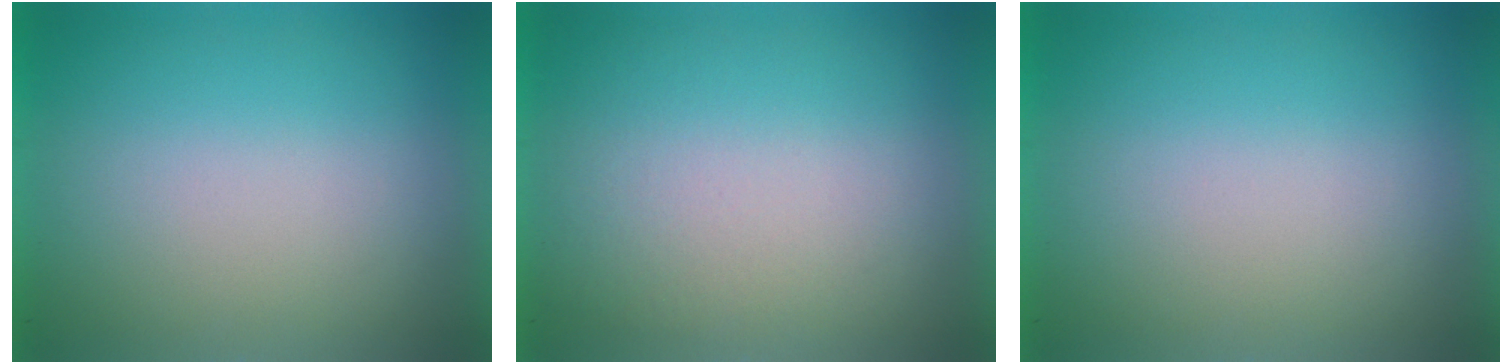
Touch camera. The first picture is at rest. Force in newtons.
{"total": 1.4}
{"total": 0.0}